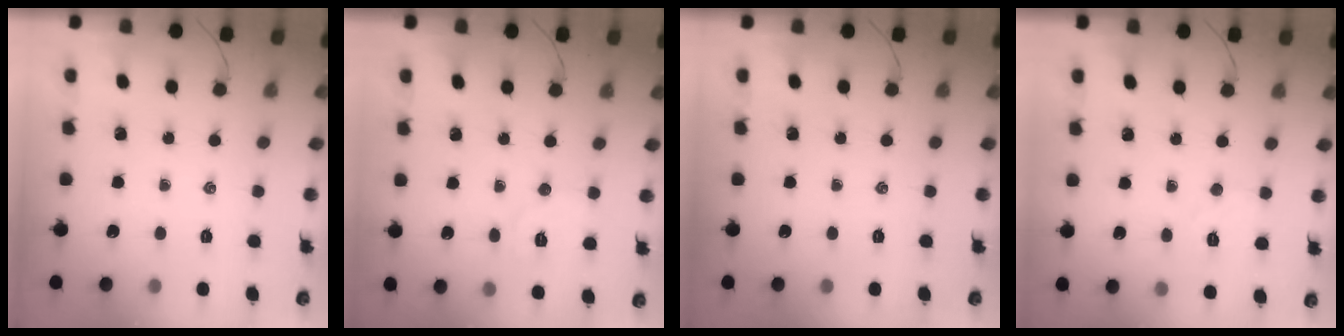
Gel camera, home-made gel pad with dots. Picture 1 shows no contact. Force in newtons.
{"total": 6.0, "press": 5.9, "slide": 1.0}
{"total": 0.0}
{"total": 5.7, "press": 5.6, "slide": 1.2}